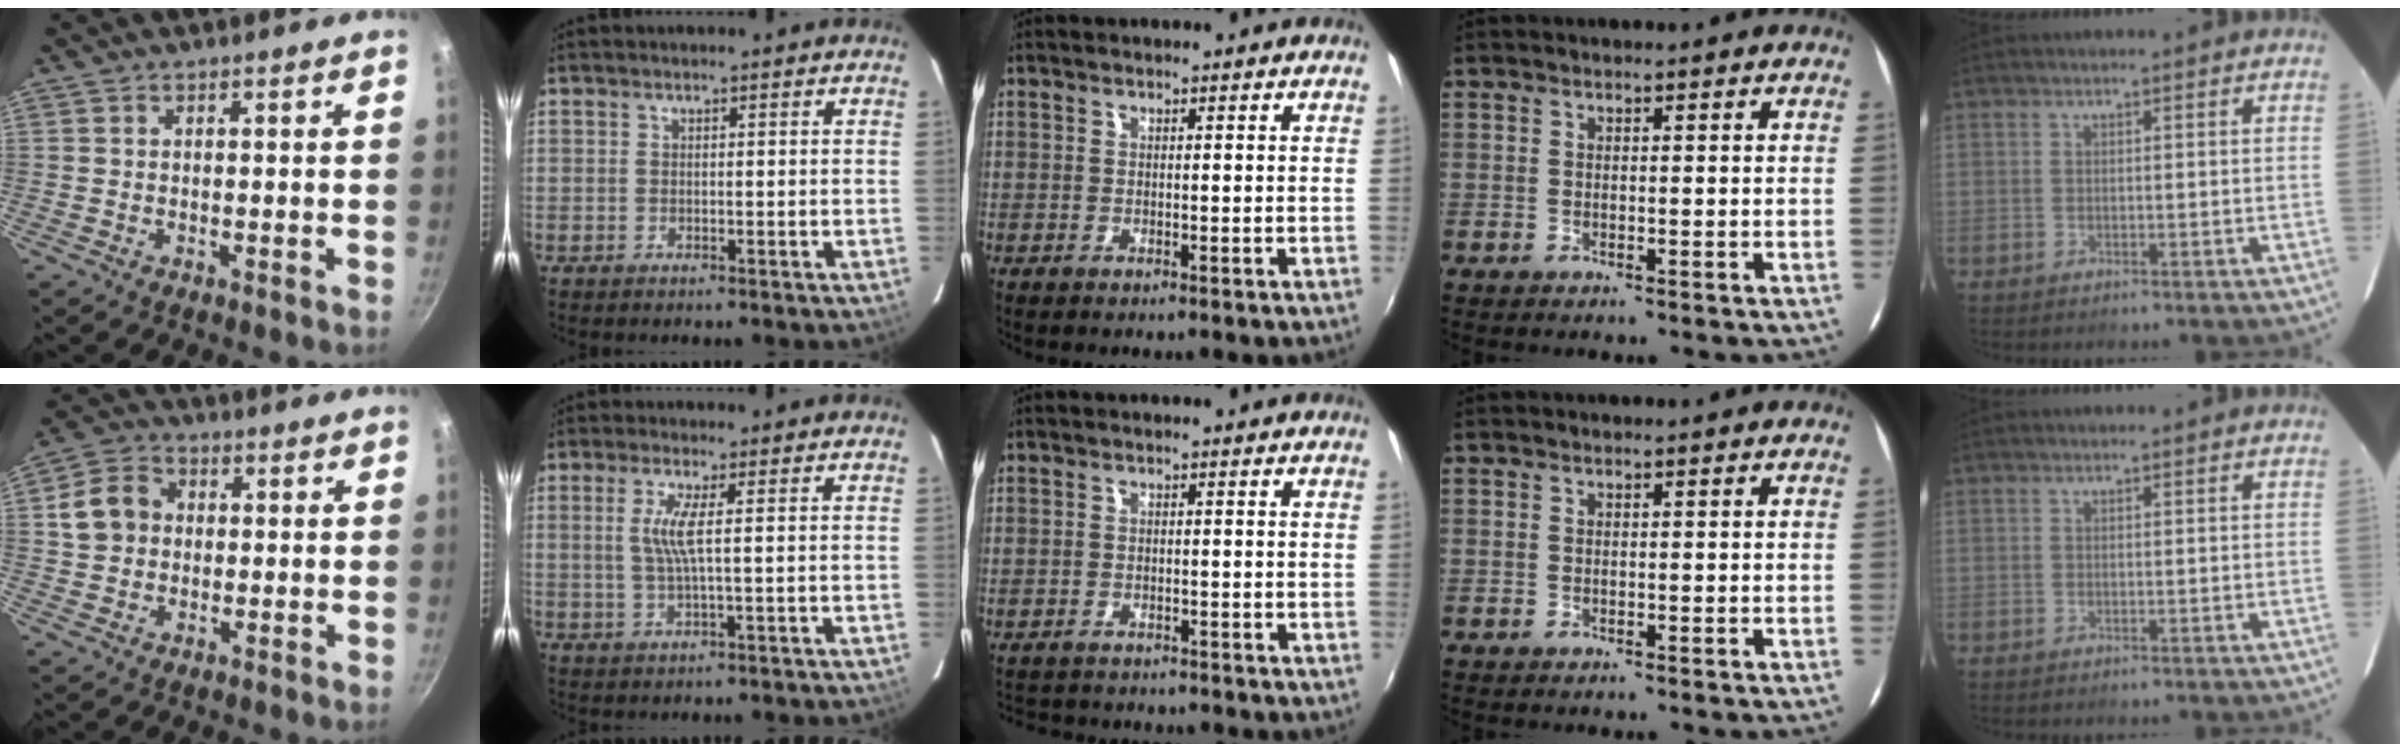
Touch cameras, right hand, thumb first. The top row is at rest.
{"thumb": {"total": 8.0, "force": [0.7, 6.7, 4.3], "torque": [-0.055, 0.016, 0.000]}, "index": {"total": 4.4, "force": [0.7, -0.3, 4.3], "torque": [-0.085, -0.003, 0.015]}, "middle": {"total": 5.8, "force": [-5.3, 1.9, 1.4], "torque": [-0.038, -0.011, -0.081]}}